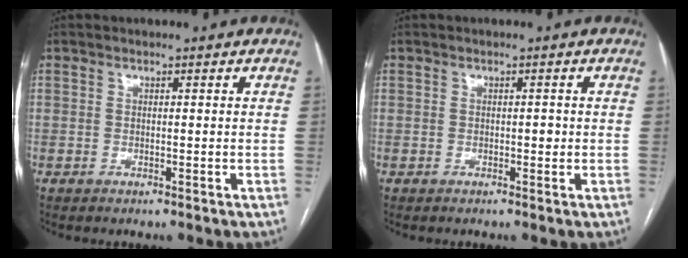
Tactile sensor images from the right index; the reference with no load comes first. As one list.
[{"total": 1.0, "force": [-0.1, 0.6, 0.8], "torque": [-0.009, 0.001, -0.003]}]